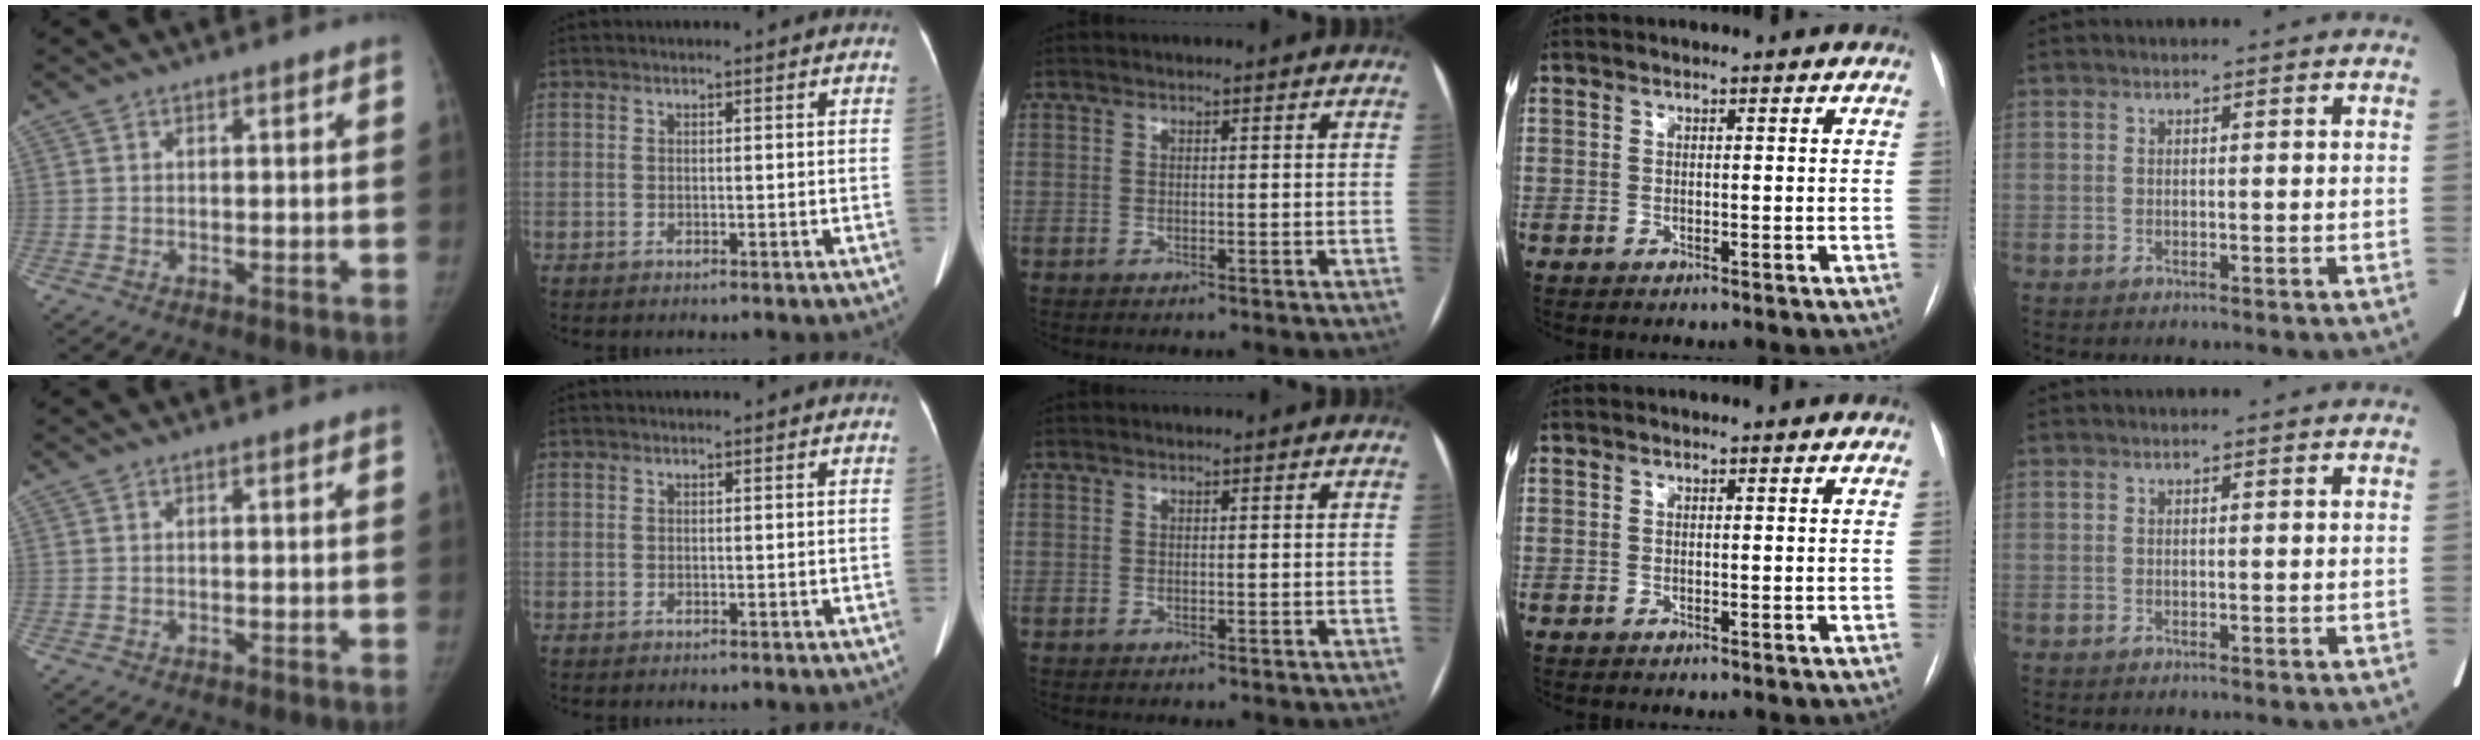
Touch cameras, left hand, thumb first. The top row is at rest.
{}